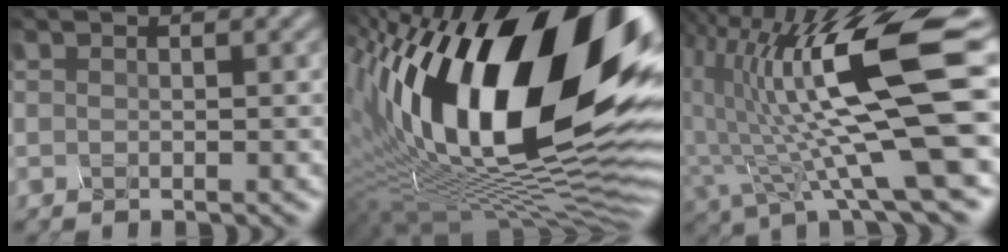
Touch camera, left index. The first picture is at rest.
{"total": 20.2, "force": [4.3, 9.0, 17.6], "torque": [-0.308, 0.025, 0.060]}
{"total": 13.0, "force": [2.1, 2.7, 12.5], "torque": [-0.216, 0.000, 0.040]}